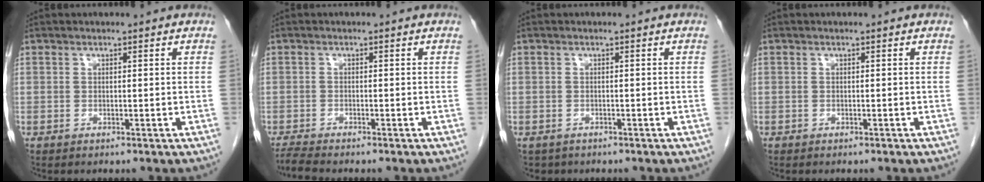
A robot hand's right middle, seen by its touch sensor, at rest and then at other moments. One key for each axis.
{"total": 2.4, "fx": -2.2, "fy": -0.5, "fz": 0.6, "tx": -0.023, "ty": -0.014, "tz": -0.044}
{"total": 1.9, "fx": -1.4, "fy": 1.3, "fz": 0.2, "tx": -0.010, "ty": 0.001, "tz": -0.018}
{"total": 0.0}